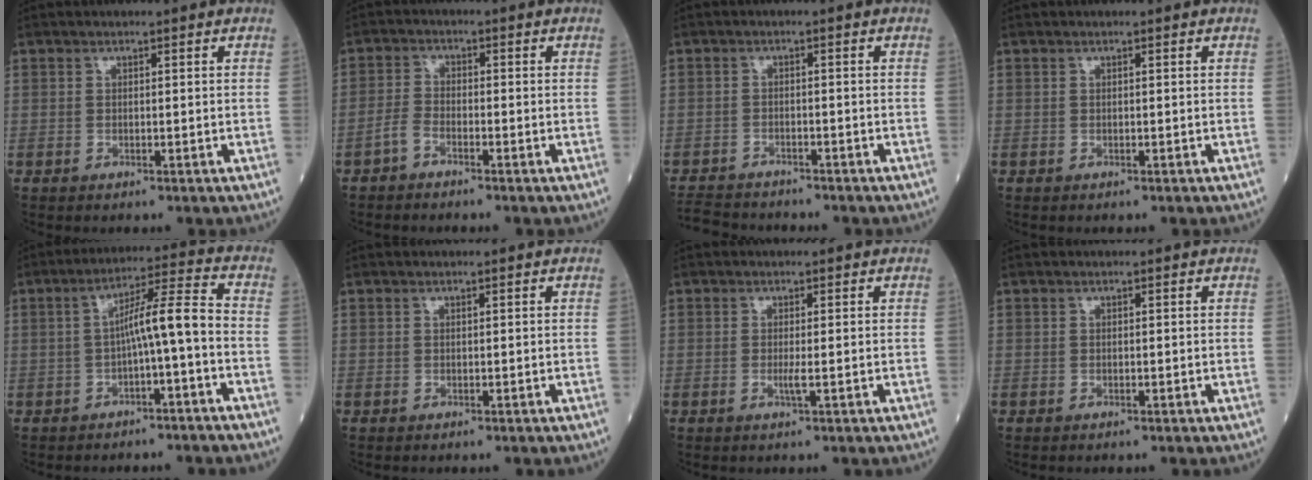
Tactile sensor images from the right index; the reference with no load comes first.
{"total": 2.4, "force": [-1.8, 0.9, 1.2], "torque": [-0.028, 0.003, -0.039]}
{"total": 6.2, "force": [-5.9, 1.7, 0.8], "torque": [-0.013, -0.011, -0.100]}
{"total": 0.0}
{"total": 7.0, "force": [-1.7, 0.1, 6.8], "torque": [-0.110, 0.027, -0.025]}
{"total": 0.0}
{"total": 1.1, "force": [-0.2, -0.2, 1.1], "torque": [-0.023, -0.003, -0.007]}
{"total": 0.0}